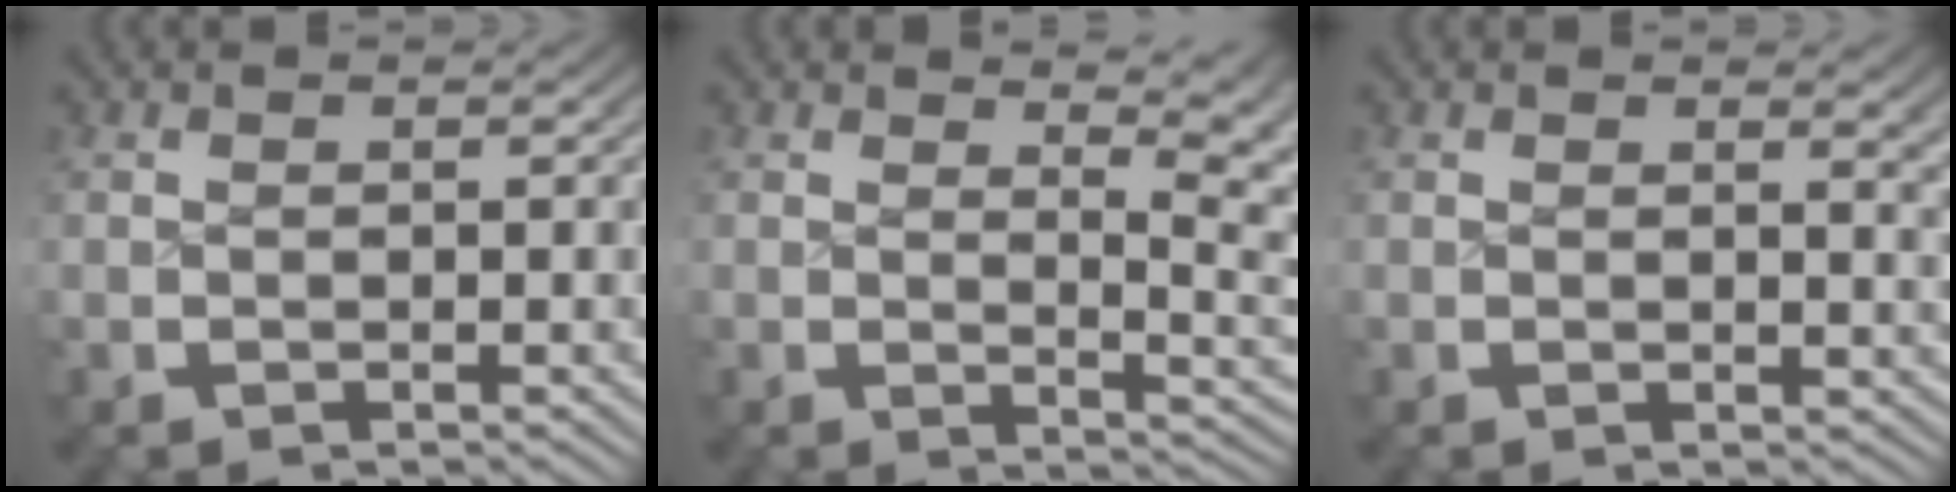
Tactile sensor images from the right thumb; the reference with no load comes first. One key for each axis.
{"total": 4.6, "fx": 1.1, "fy": 1.9, "fz": 4.0, "tx": -0.029, "ty": -0.008, "tz": 0.021}
{"total": 1.3, "fx": 0.7, "fy": 0.0, "fz": 1.1, "tx": -0.012, "ty": -0.004, "tz": 0.010}